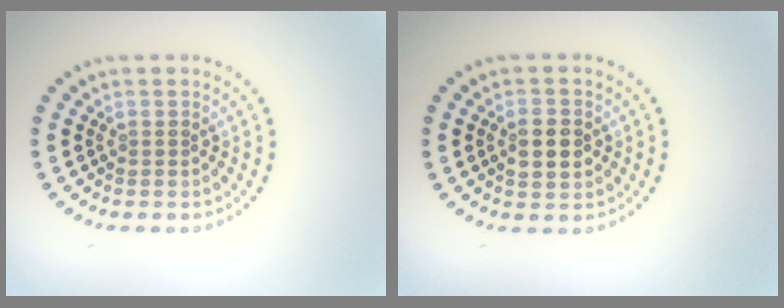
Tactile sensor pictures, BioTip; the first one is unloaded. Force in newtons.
{"total": 3.0, "press": 3.0, "slide": 0.2}